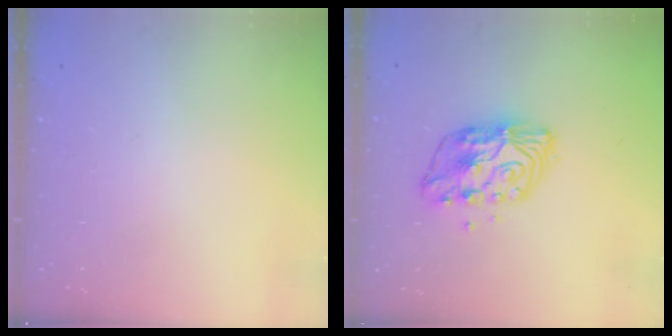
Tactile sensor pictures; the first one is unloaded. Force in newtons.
{"total": 9.8, "press": 9.8, "slide": 0.7}